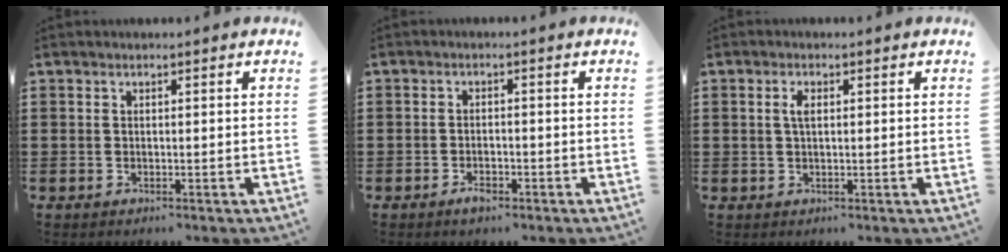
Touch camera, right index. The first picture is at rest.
{"total": 1.9, "force": [-1.3, 0.7, 1.2], "torque": [-0.024, -0.001, -0.025]}
{"total": 2.2, "force": [0.5, 0.9, 1.9], "torque": [-0.041, 0.006, 0.006]}